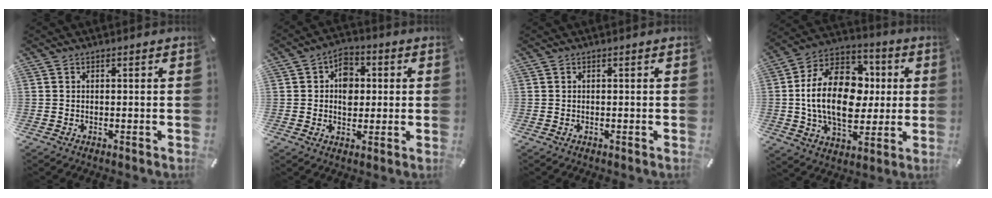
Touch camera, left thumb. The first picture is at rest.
{"total": 7.4, "force": [0.6, 5.9, 4.5], "torque": [-0.052, 0.001, 0.007]}
{"total": 0.0}
{"total": 21.6, "force": [0.0, 15.3, 15.2], "torque": [-0.290, 0.010, -0.002]}